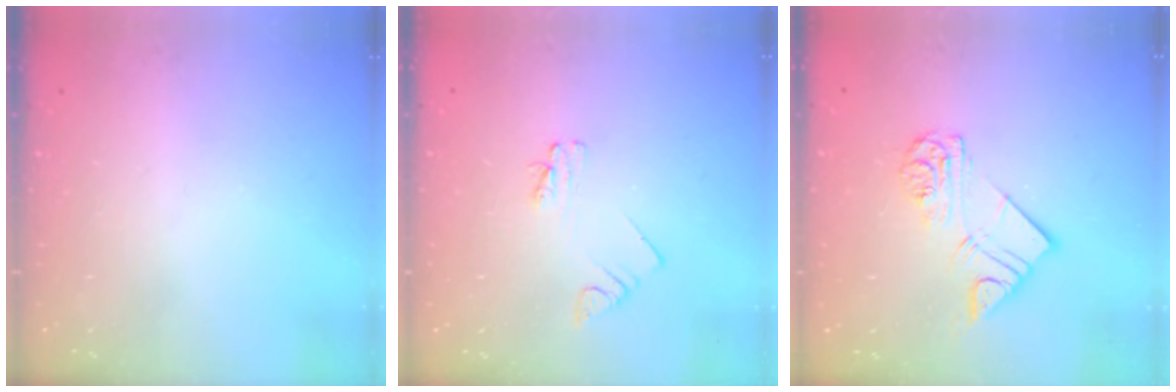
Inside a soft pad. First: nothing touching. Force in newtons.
{"total": 2.4, "press": 2.4, "slide": 0.3}
{"total": 11.1, "press": 11.0, "slide": 1.2}